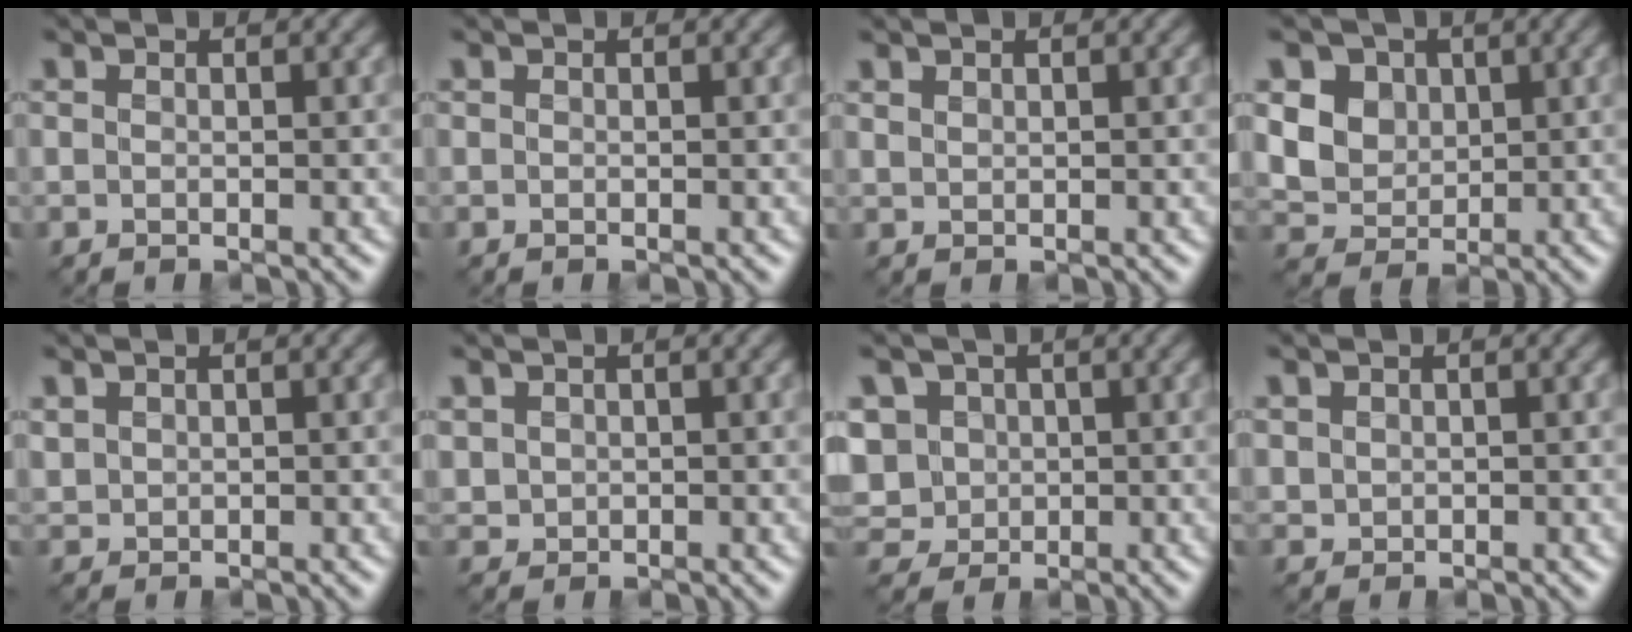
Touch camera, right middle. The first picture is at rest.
{"total": 0.0}
{"total": 0.8, "force": [0.7, 0.2, 0.2], "torque": [-0.008, -0.001, 0.017]}
{"total": 6.5, "force": [2.2, 5.3, 2.9], "torque": [-0.069, 0.010, 0.033]}
{"total": 1.1, "force": [0.8, 0.7, 0.3], "torque": [-0.012, 0.002, 0.020]}
{"total": 1.2, "force": [0.6, 1.1, 0.3], "torque": [-0.012, -0.002, 0.018]}
{"total": 5.8, "force": [1.0, 5.0, 2.7], "torque": [-0.068, 0.021, 0.010]}
{"total": 0.9, "force": [0.6, 0.7, 0.2], "torque": [-0.006, -0.001, 0.017]}